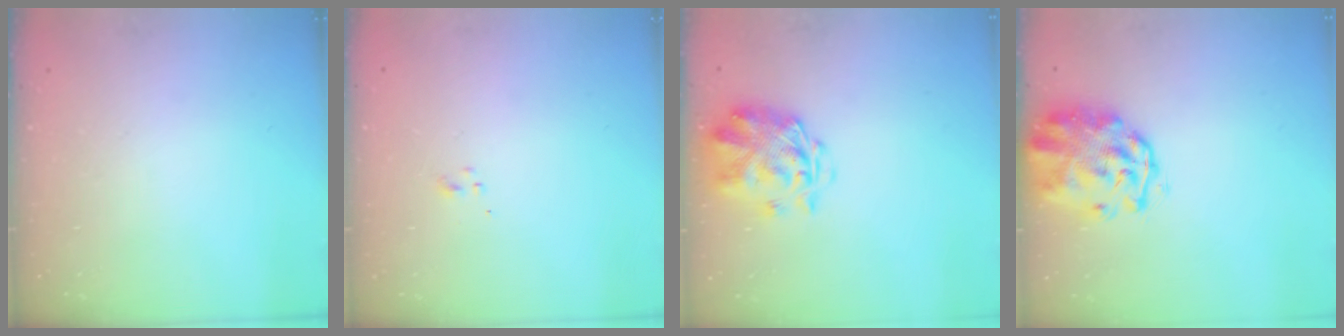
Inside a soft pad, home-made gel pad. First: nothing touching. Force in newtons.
{"total": 0.7, "press": 0.7, "slide": 0.3}
{"total": 3.3, "press": 2.9, "slide": 1.6}
{"total": 3.0, "press": 2.9, "slide": 0.8}